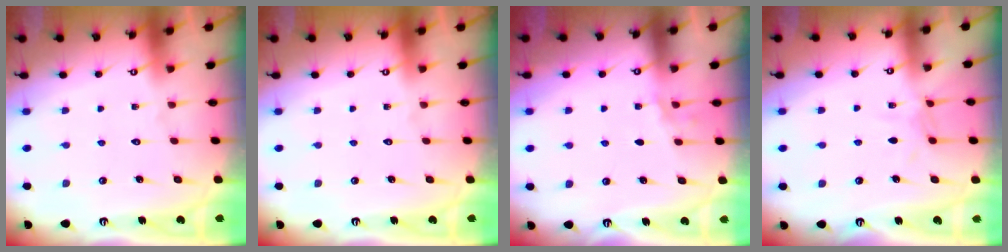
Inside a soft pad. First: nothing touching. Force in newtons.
{"total": 0.0}
{"total": 2.7, "press": 2.4, "slide": 1.4}
{"total": 4.9, "press": 4.9, "slide": 0.1}